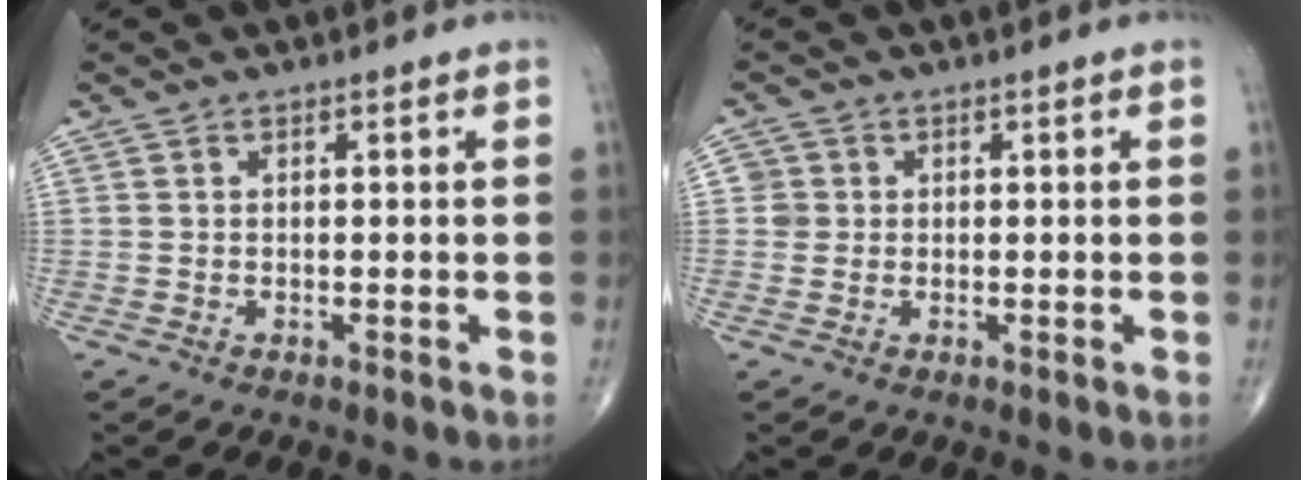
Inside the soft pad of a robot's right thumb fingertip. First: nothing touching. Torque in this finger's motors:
{"motor_torque": [0.07, 0.23, 0.28, 0.06, -0.02]}